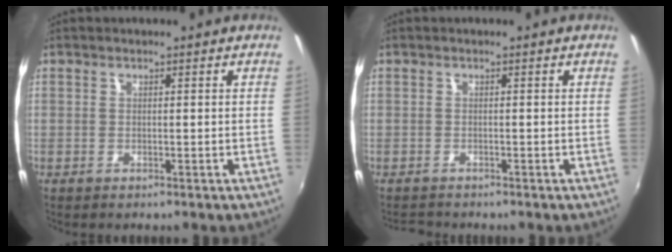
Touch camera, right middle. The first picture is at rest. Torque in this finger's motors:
{"motor_torque": [-0.55, 0.20, -0.22, -0.06]}